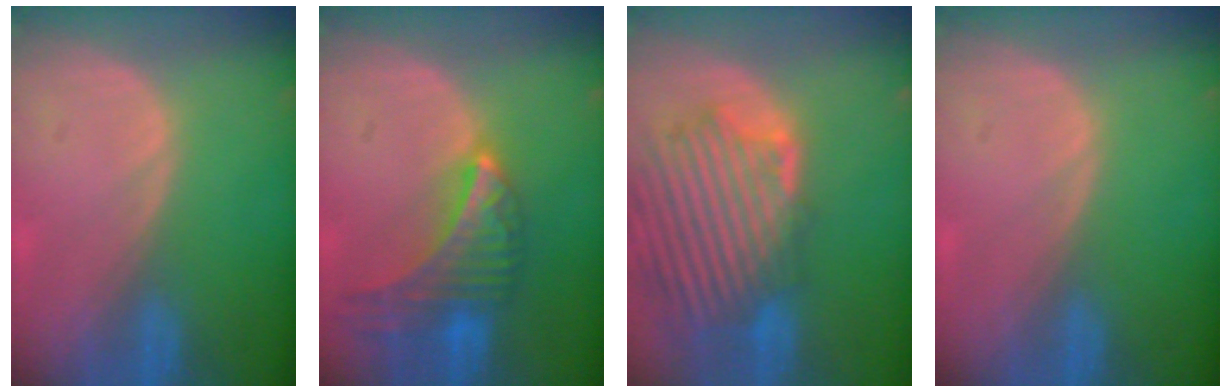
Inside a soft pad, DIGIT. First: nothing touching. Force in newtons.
{"total": 9.0, "press": 8.0, "slide": 4.2}
{"total": 12.9, "press": 11.5, "slide": 6.0}
{"total": 0.0}